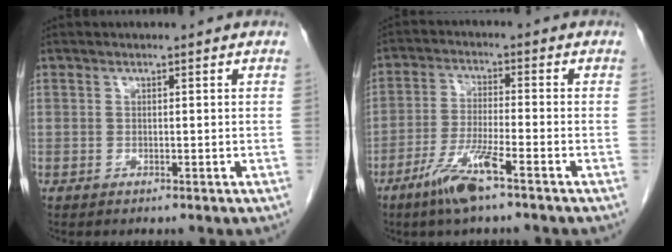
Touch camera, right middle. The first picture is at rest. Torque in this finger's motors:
{"motor_torque": [0.73, -0.51, 0.13, 0.11]}